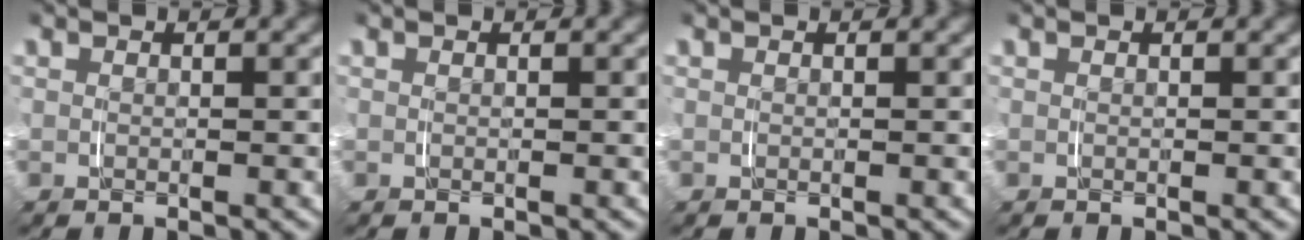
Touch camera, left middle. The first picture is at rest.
{"total": 0.0}
{"total": 0.0}
{"total": 0.0}